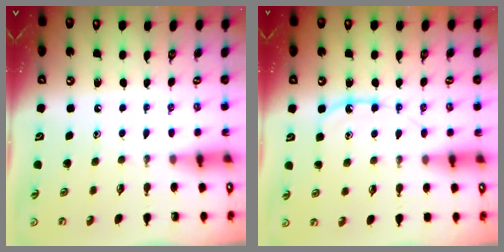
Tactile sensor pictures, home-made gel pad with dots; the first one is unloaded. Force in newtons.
{"total": 9.5, "press": 9.5, "slide": 1.1}